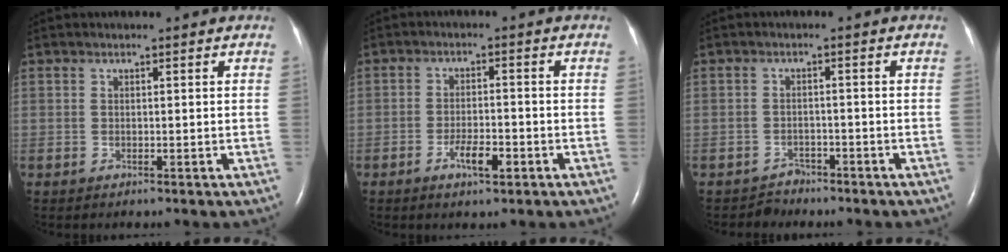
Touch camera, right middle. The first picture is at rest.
{"total": 4.1, "force": [-2.1, 1.0, 3.4], "torque": [-0.063, 0.001, -0.036]}
{"total": 2.2, "force": [-1.9, 0.8, -0.8], "torque": [0.008, -0.001, -0.032]}